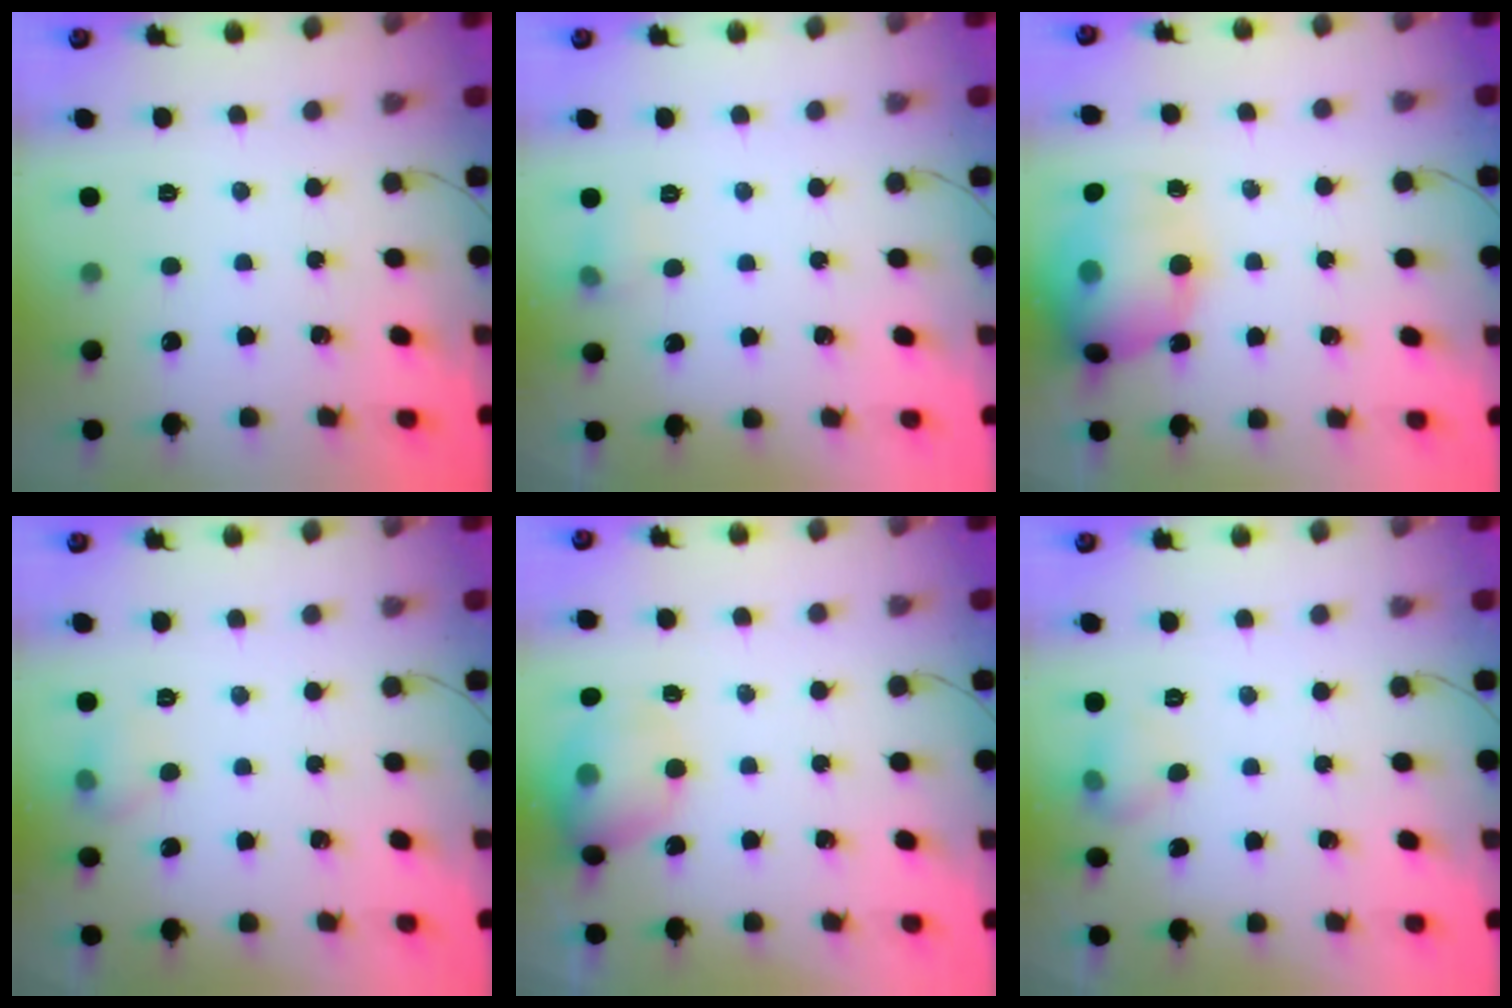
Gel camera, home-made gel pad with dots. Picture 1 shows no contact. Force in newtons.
{"total": 5.6, "press": 5.3, "slide": 1.8}
{"total": 16.6, "press": 16.3, "slide": 3.3}
{"total": 5.0, "press": 4.7, "slide": 1.9}
{"total": 13.3, "press": 13.1, "slide": 2.1}
{"total": 6.0, "press": 5.8, "slide": 1.8}